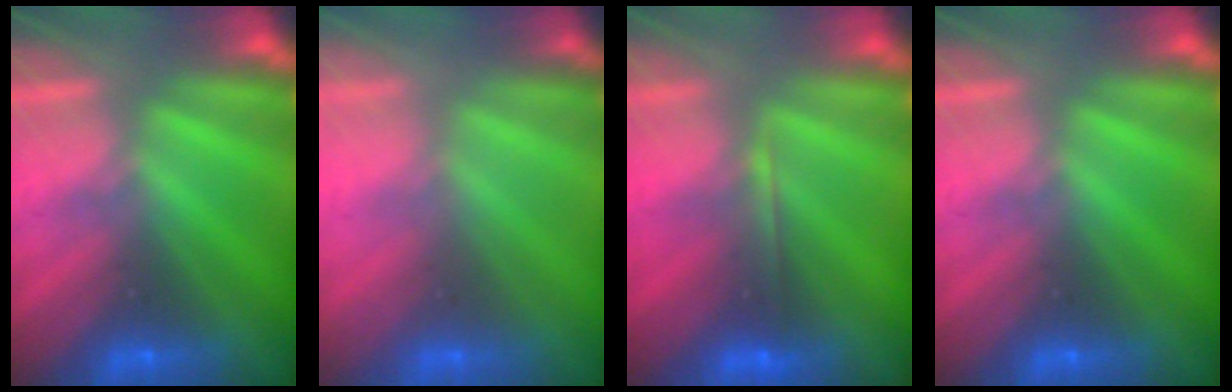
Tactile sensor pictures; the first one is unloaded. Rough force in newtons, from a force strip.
{"total": 2.9}
{"total": 2.0}
{"total": 0.0}